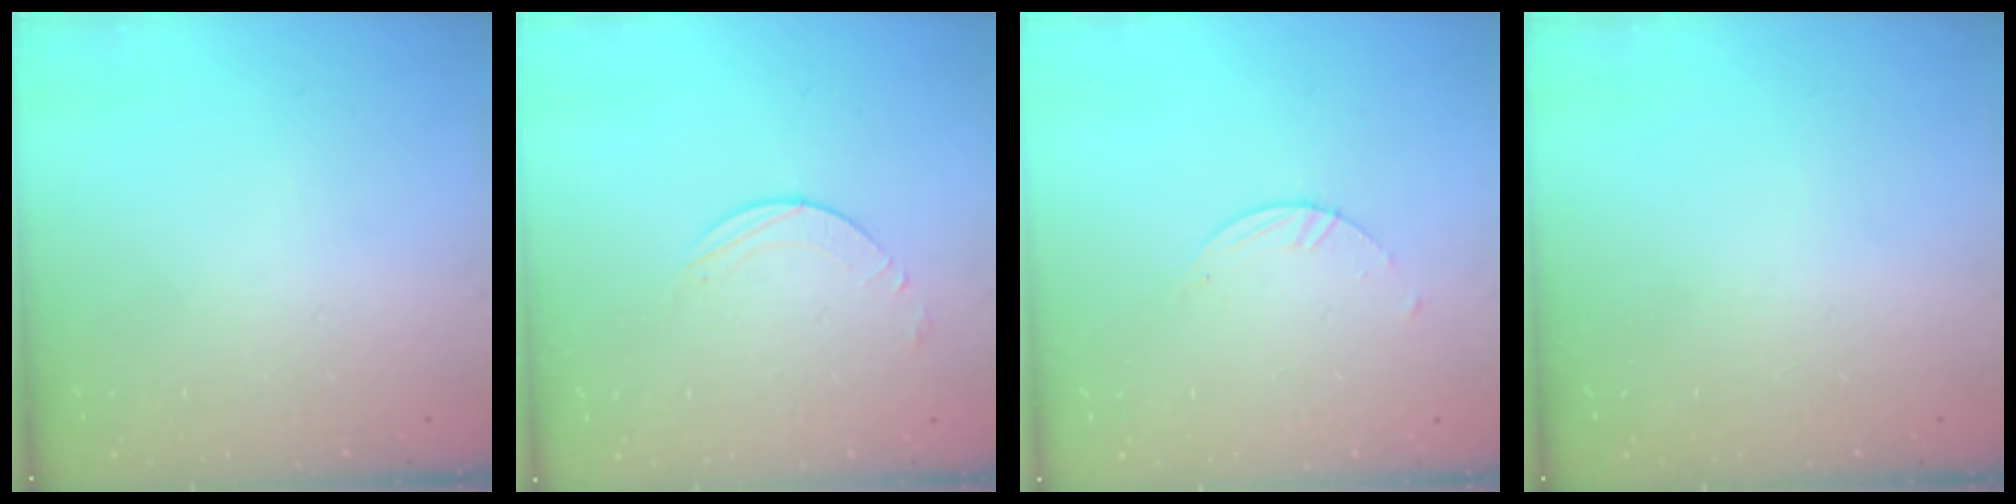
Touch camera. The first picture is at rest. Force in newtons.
{"total": 4.8, "press": 4.8, "slide": 0.5}
{"total": 1.8, "press": 1.8, "slide": 0.1}
{"total": 0.0}